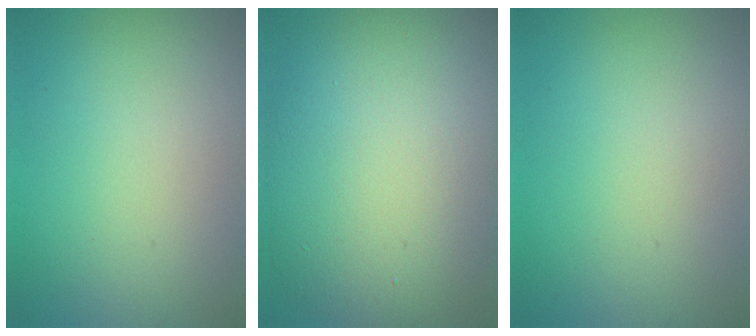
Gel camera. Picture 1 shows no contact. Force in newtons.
{"total": 14.1, "press": 14.1, "slide": 1.4}
{"total": 0.0}